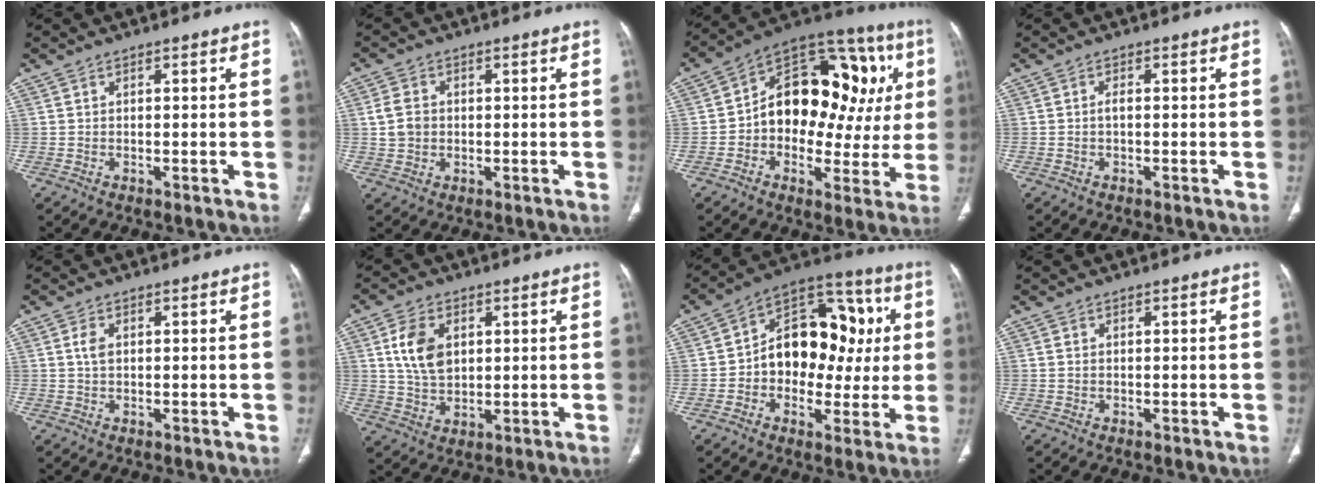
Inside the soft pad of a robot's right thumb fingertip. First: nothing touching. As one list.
[{"total": 4.7, "force": [0.3, 3.8, 2.7], "torque": [-0.048, 0.006, 0.006]}, {"total": 22.9, "force": [2.9, 14.2, 17.7], "torque": [-0.192, 0.042, 0.036]}, {"total": 0.8, "force": [-0.1, 0.4, 0.7], "torque": [-0.016, 0.001, -0.003]}, {"total": 2.4, "force": [0.5, 1.4, 1.8], "torque": [-0.039, 0.002, 0.010]}, {"total": 8.9, "force": [2.3, 6.0, 6.1], "torque": [-0.104, -0.009, 0.049]}, {"total": 18.7, "force": [1.0, 13.3, 13.2], "torque": [-0.128, 0.041, 0.011]}, {"total": 0.7, "force": [0.1, 0.5, 0.5], "torque": [-0.014, 0.003, 0.004]}]